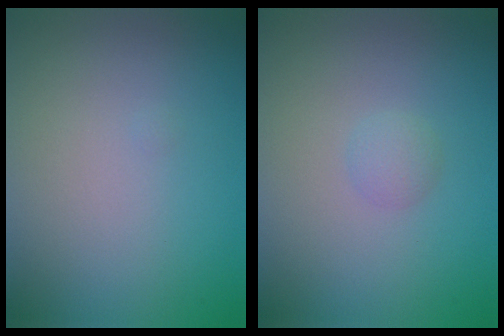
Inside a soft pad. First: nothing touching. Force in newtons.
{"total": 1.0, "press": 1.0, "slide": 0.1}